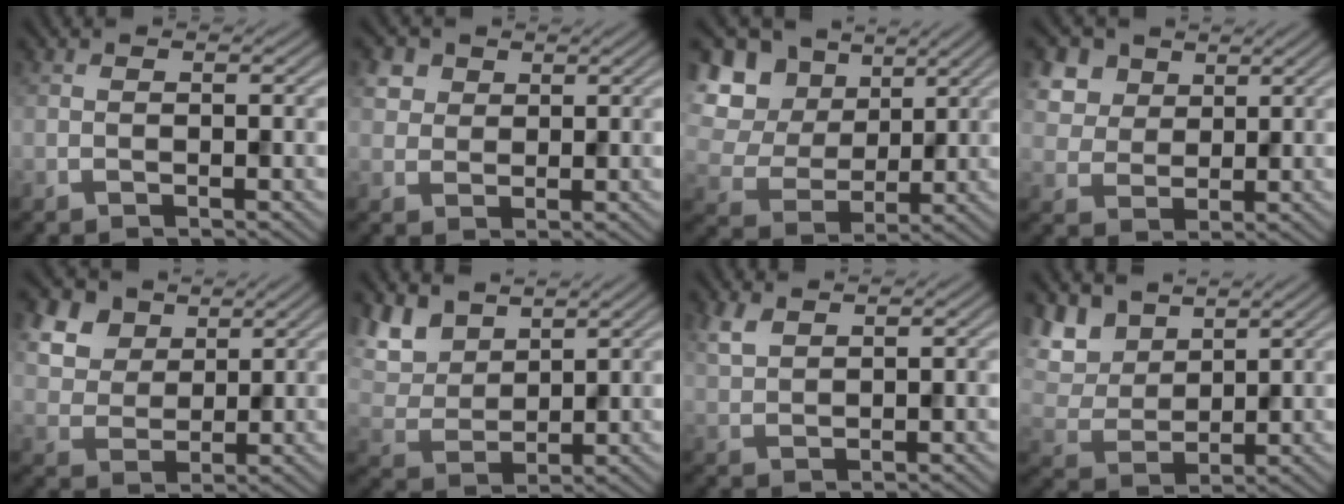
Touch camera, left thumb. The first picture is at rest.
{"total": 3.6, "force": [1.8, 2.8, 1.3], "torque": [-0.044, -0.001, 0.041]}
{"total": 12.6, "force": [5.2, 9.5, 6.4], "torque": [-0.187, 0.040, 0.096]}
{"total": 6.6, "force": [3.4, 4.8, 2.8], "torque": [-0.100, -0.002, 0.067]}
{"total": 8.7, "force": [4.8, 5.9, 4.1], "torque": [-0.152, -0.001, 0.105]}
{"total": 6.9, "force": [4.9, 3.6, 3.4], "torque": [-0.097, -0.001, 0.095]}
{"total": 2.7, "force": [1.9, 1.2, 1.6], "torque": [-0.045, 0.002, 0.045]}
{"total": 6.8, "force": [4.7, 3.7, 3.3], "torque": [-0.094, 0.001, 0.084]}